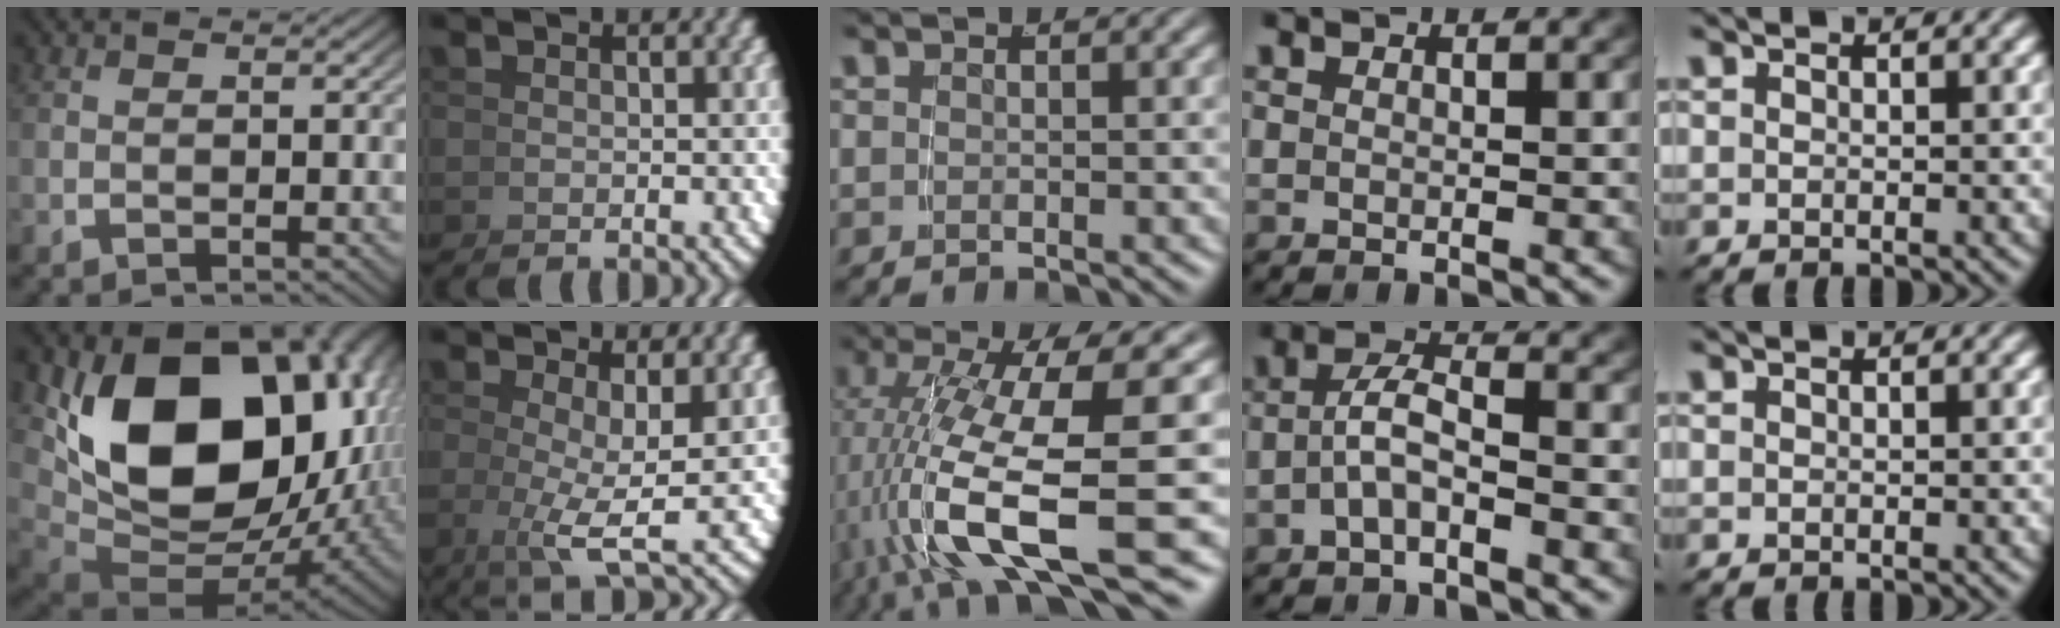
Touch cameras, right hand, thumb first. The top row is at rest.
{"thumb": {"total": 22.1, "force": [0.5, 14.7, 16.5], "torque": [-0.326, -0.071, 0.038]}, "index": {"total": 4.8, "force": [0.2, 1.6, 4.6], "torque": [-0.087, -0.021, 0.011]}, "middle": {"total": 10.4, "force": [-3.2, 3.8, 9.2], "torque": [-0.169, -0.030, -0.029]}, "ring": {"total": 2.9, "force": [-1.3, 1.1, 2.4], "torque": [-0.043, 0.002, -0.028]}}